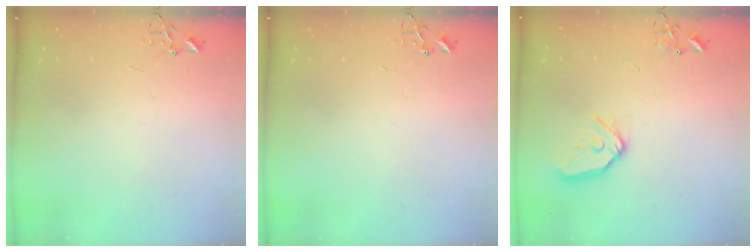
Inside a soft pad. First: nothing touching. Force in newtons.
{"total": 0.0}
{"total": 12.5, "press": 12.4, "slide": 1.6}